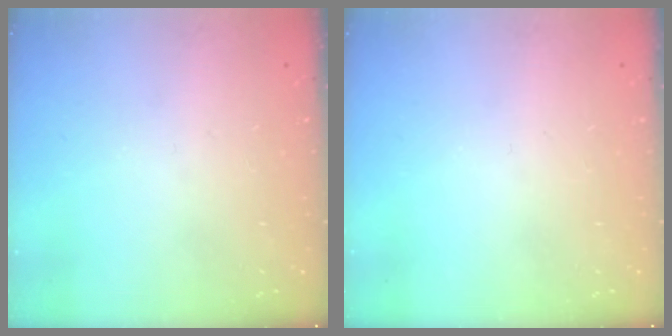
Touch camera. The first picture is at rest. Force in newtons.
{"total": 0.0}